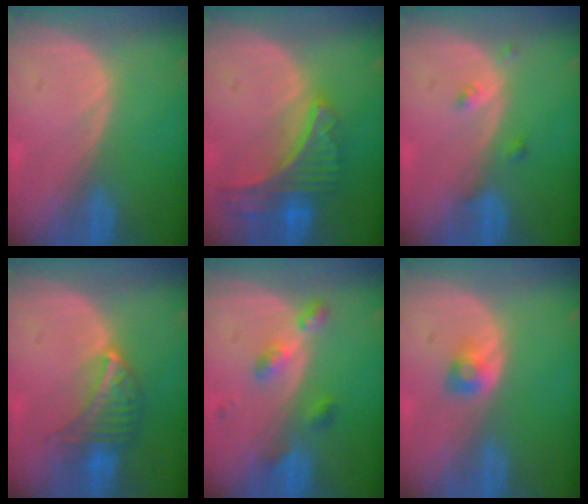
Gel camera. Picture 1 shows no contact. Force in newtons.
{"total": 9.0, "press": 7.9, "slide": 4.4}
{"total": 1.8, "press": 1.8, "slide": 0.1}
{"total": 6.8, "press": 6.2, "slide": 2.8}
{"total": 4.7, "press": 4.2, "slide": 2.0}
{"total": 2.3, "press": 2.2, "slide": 0.5}